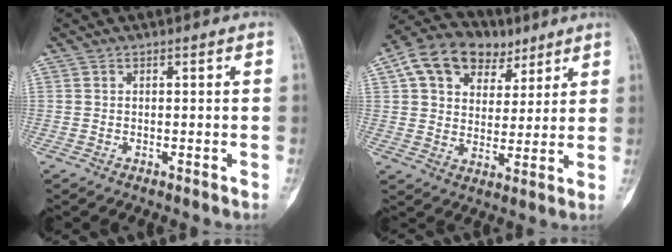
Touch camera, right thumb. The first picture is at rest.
{"total": 15.1, "force": [7.5, 10.5, 7.9], "torque": [-0.102, -0.001, 0.126]}